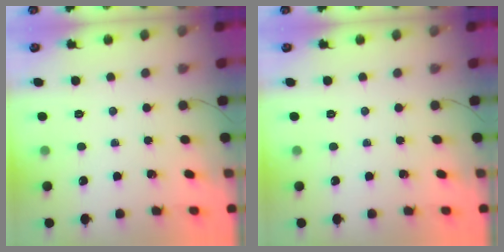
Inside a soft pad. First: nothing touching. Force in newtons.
{"total": 0.0}